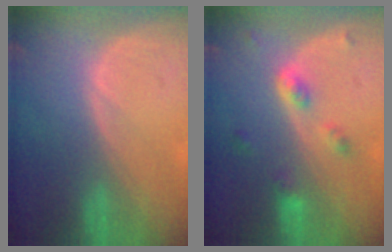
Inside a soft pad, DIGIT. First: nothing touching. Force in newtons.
{"total": 4.4, "press": 4.0, "slide": 1.9}